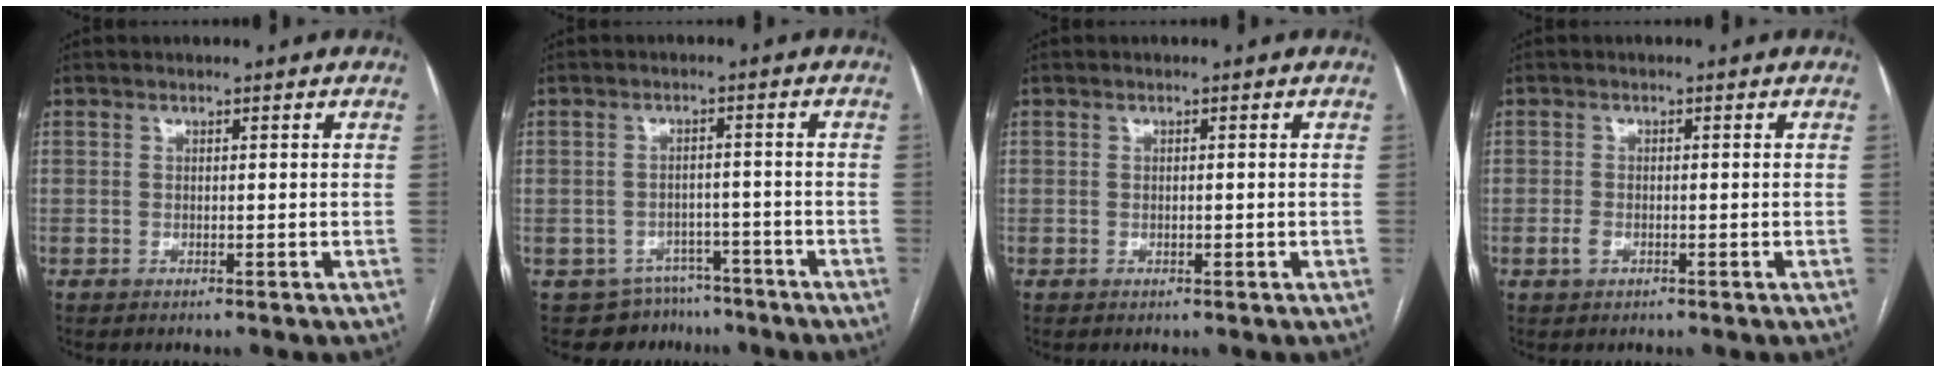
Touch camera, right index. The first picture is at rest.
{"total": 6.4, "force": [-5.0, 3.9, 0.0], "torque": [0.012, 0.019, -0.067]}
{"total": 0.5, "force": [-0.1, 0.3, 0.4], "torque": [-0.009, -0.001, 0.002]}
{"total": 1.5, "force": [-0.6, 0.8, 1.1], "torque": [-0.024, 0.000, -0.009]}